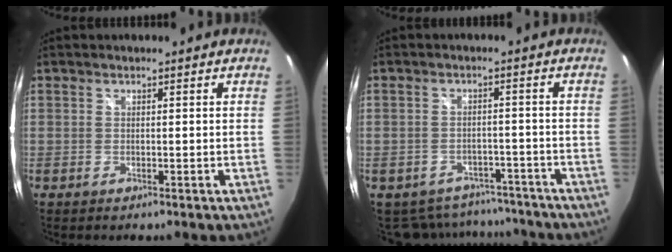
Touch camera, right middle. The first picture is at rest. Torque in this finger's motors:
{"motor_torque": [1.00, -1.14, -0.05, 0.01]}